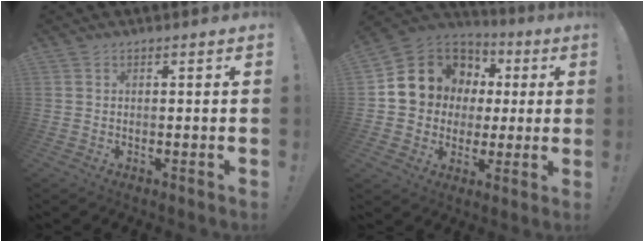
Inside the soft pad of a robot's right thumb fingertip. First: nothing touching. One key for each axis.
{"total": 13.2, "fx": 4.3, "fy": 11.9, "fz": 4.0, "tx": -0.058, "ty": -0.027, "tz": 0.107}